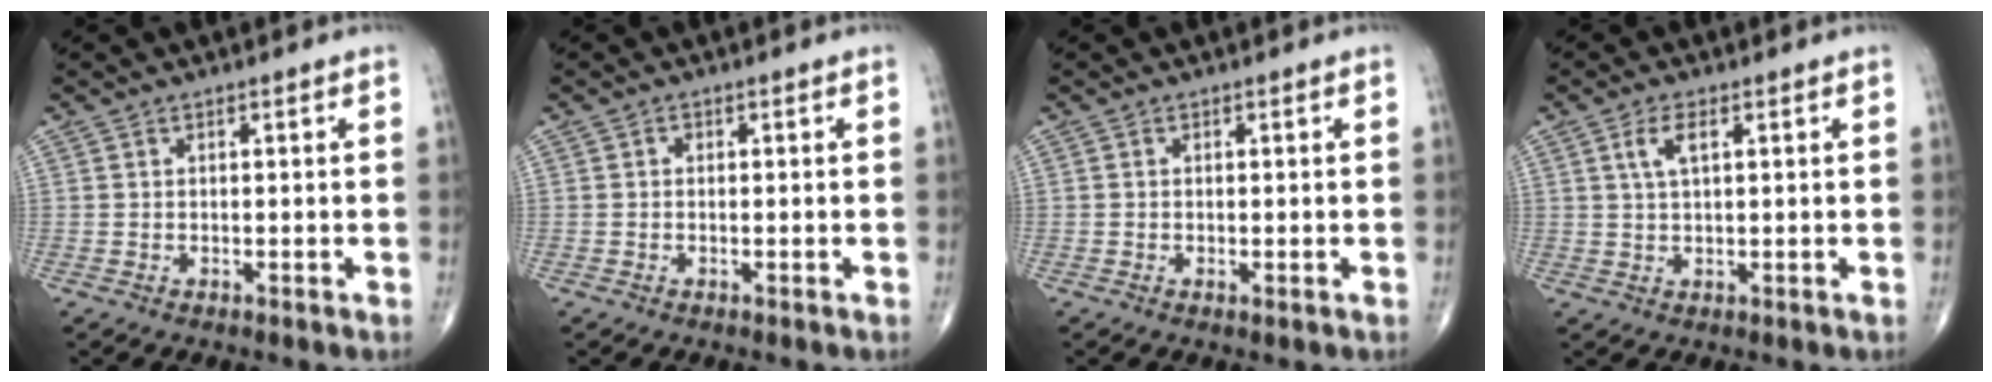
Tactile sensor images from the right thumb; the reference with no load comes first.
{"total": 0.6, "force": [0.0, 0.5, 0.3], "torque": [0.000, 0.002, -0.003]}
{"total": 0.7, "force": [-0.2, 0.1, 0.6], "torque": [-0.015, -0.005, -0.006]}
{"total": 3.9, "force": [1.5, 1.6, 3.3], "torque": [-0.066, 0.003, 0.030]}